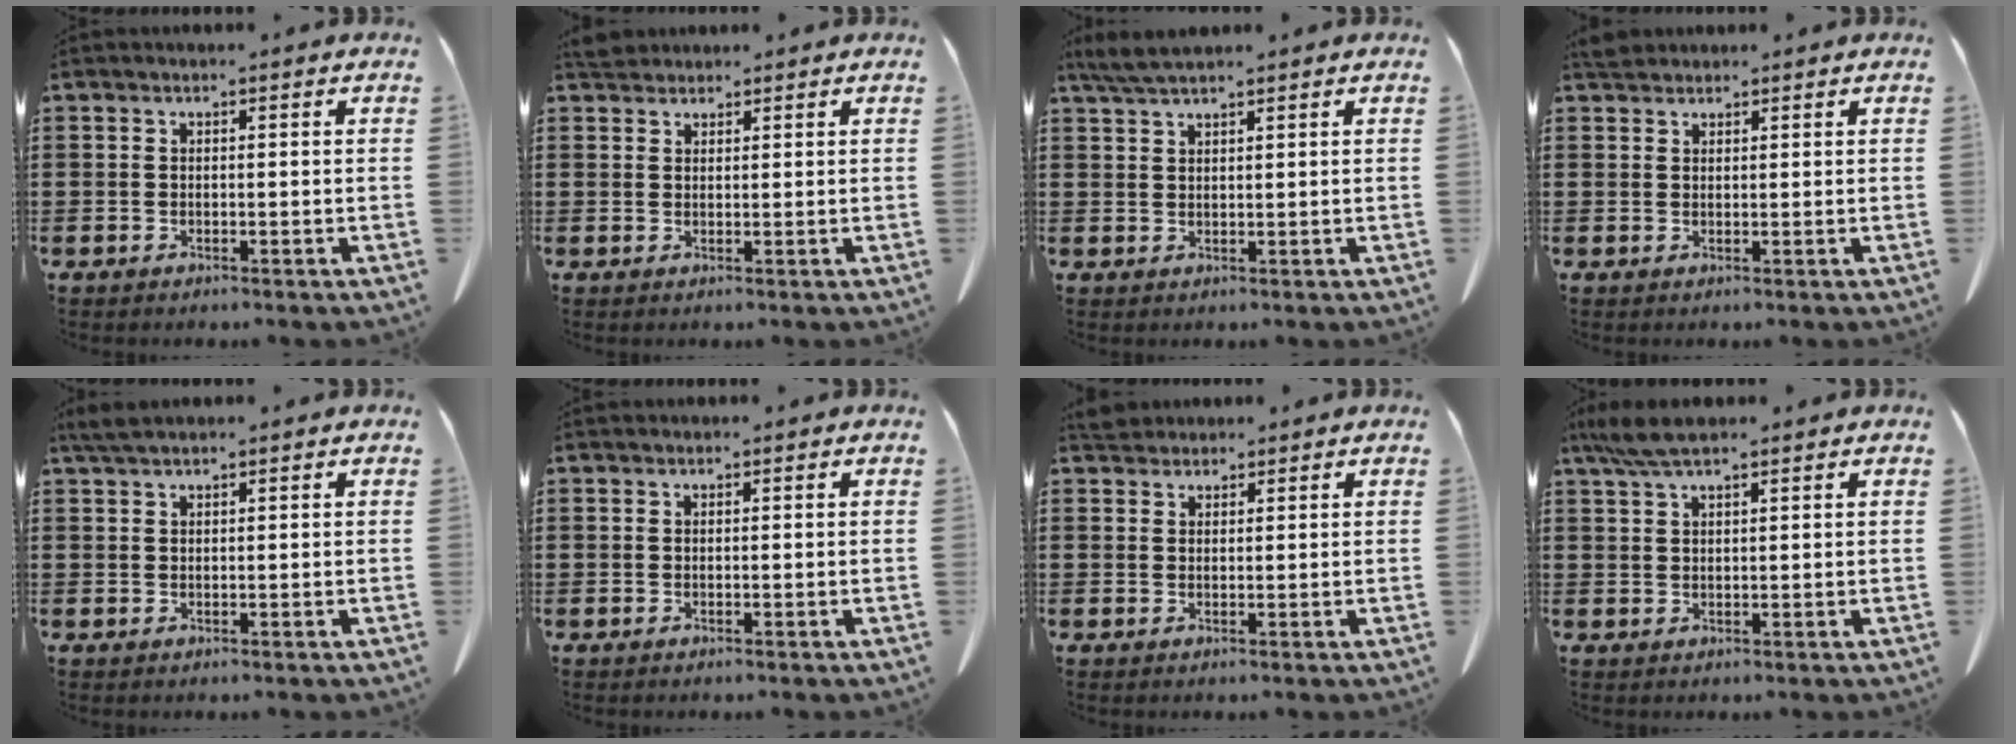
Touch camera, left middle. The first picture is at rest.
{"total": 2.5, "force": [2.2, 0.9, 0.7], "torque": [-0.022, 0.000, 0.046]}
{"total": 3.1, "force": [2.6, 0.3, 1.7], "torque": [-0.041, -0.003, 0.050]}
{"total": 1.9, "force": [1.7, 0.6, 0.6], "torque": [-0.018, 0.002, 0.036]}
{"total": 2.0, "force": [1.6, 0.3, 1.3], "torque": [-0.029, -0.002, 0.031]}
{"total": 0.0}
{"total": 2.8, "force": [2.5, 0.9, 0.8], "torque": [-0.023, 0.000, 0.050]}
{"total": 4.8, "force": [3.5, 0.8, 3.2], "torque": [-0.070, -0.002, 0.065]}